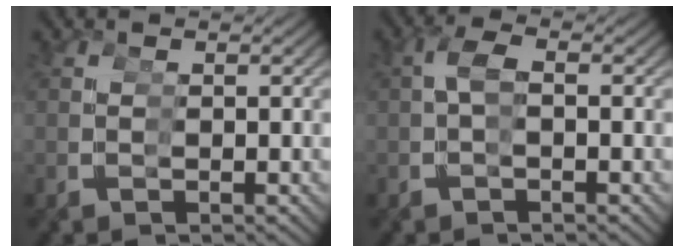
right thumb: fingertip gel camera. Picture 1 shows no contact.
{"total": 1.9, "force": [-0.9, 1.6, 0.5], "torque": [-0.043, -0.011, -0.012]}